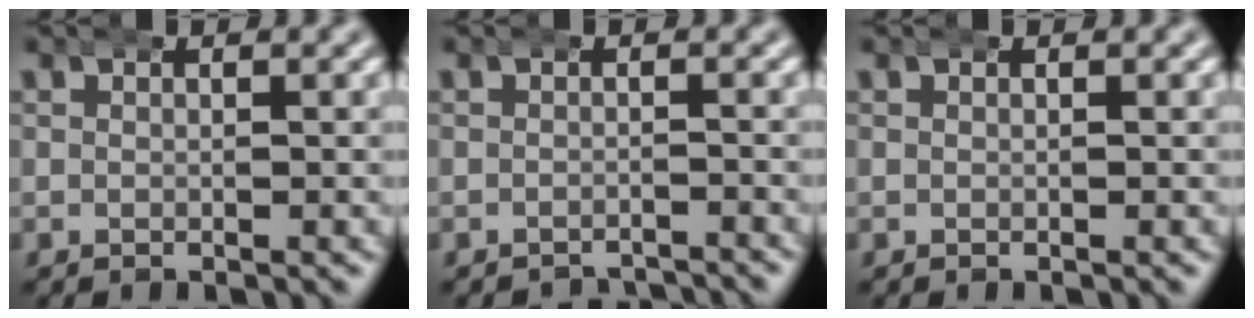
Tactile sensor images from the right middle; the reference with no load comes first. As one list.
[{"total": 2.8, "force": [-2.8, 0.1, 0.0], "torque": [0.002, -0.009, -0.043]}, {"total": 0.0}]